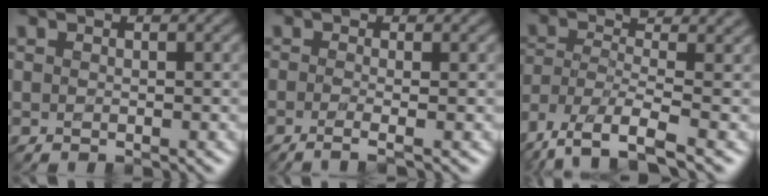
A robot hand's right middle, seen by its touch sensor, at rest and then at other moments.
{"total": 2.5, "force": [-0.7, 0.9, 2.2], "torque": [-0.023, -0.007, -0.024]}
{"total": 7.8, "force": [-4.2, 2.4, 6.2], "torque": [-0.120, -0.006, -0.089]}